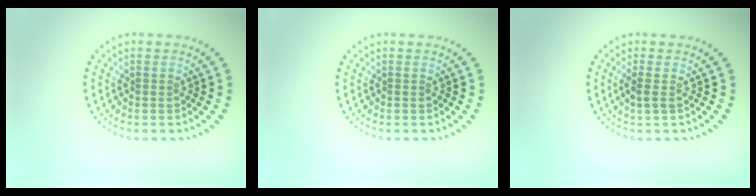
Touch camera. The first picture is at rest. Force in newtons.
{"total": 0.0}
{"total": 1.1, "press": 1.0, "slide": 0.5}